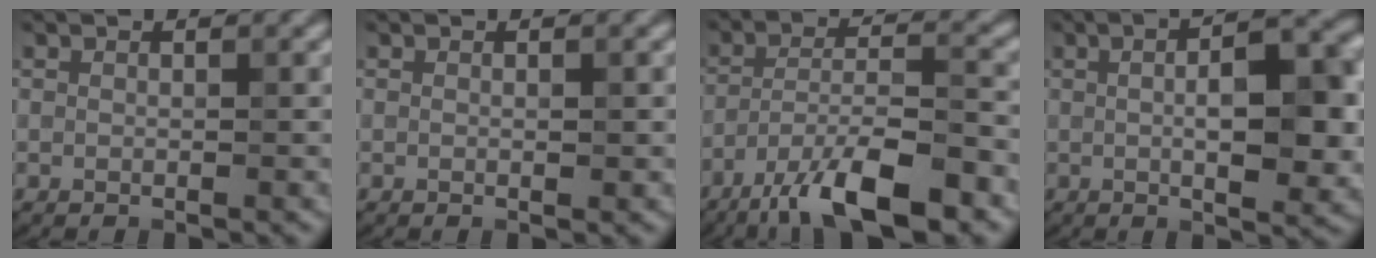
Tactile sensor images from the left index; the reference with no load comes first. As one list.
[{"total": 0.6, "force": [0.0, 0.1, 0.6], "torque": [-0.009, -0.001, 0.000]}, {"total": 9.4, "force": [-6.4, 2.3, 6.5], "torque": [-0.108, 0.004, -0.116]}, {"total": 8.4, "force": [0.5, 2.4, 8.1], "torque": [-0.111, 0.006, 0.004]}]